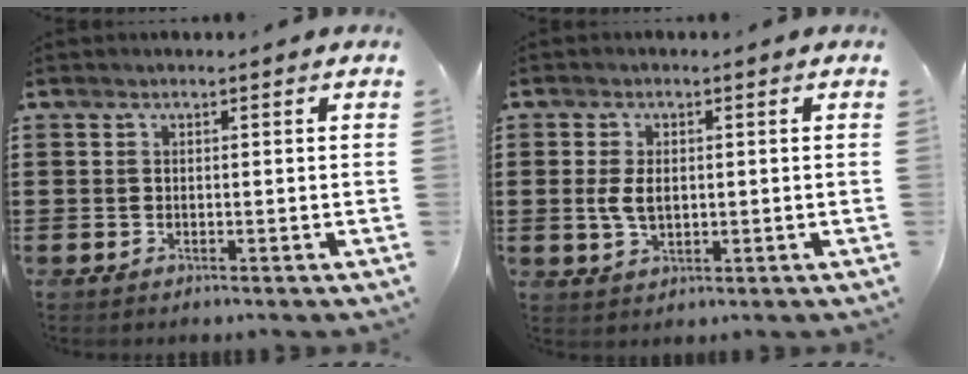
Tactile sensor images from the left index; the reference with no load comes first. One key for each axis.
{"total": 4.0, "fx": 0.2, "fy": 2.3, "fz": 3.3, "tx": -0.080, "ty": 0.002, "tz": -0.001}